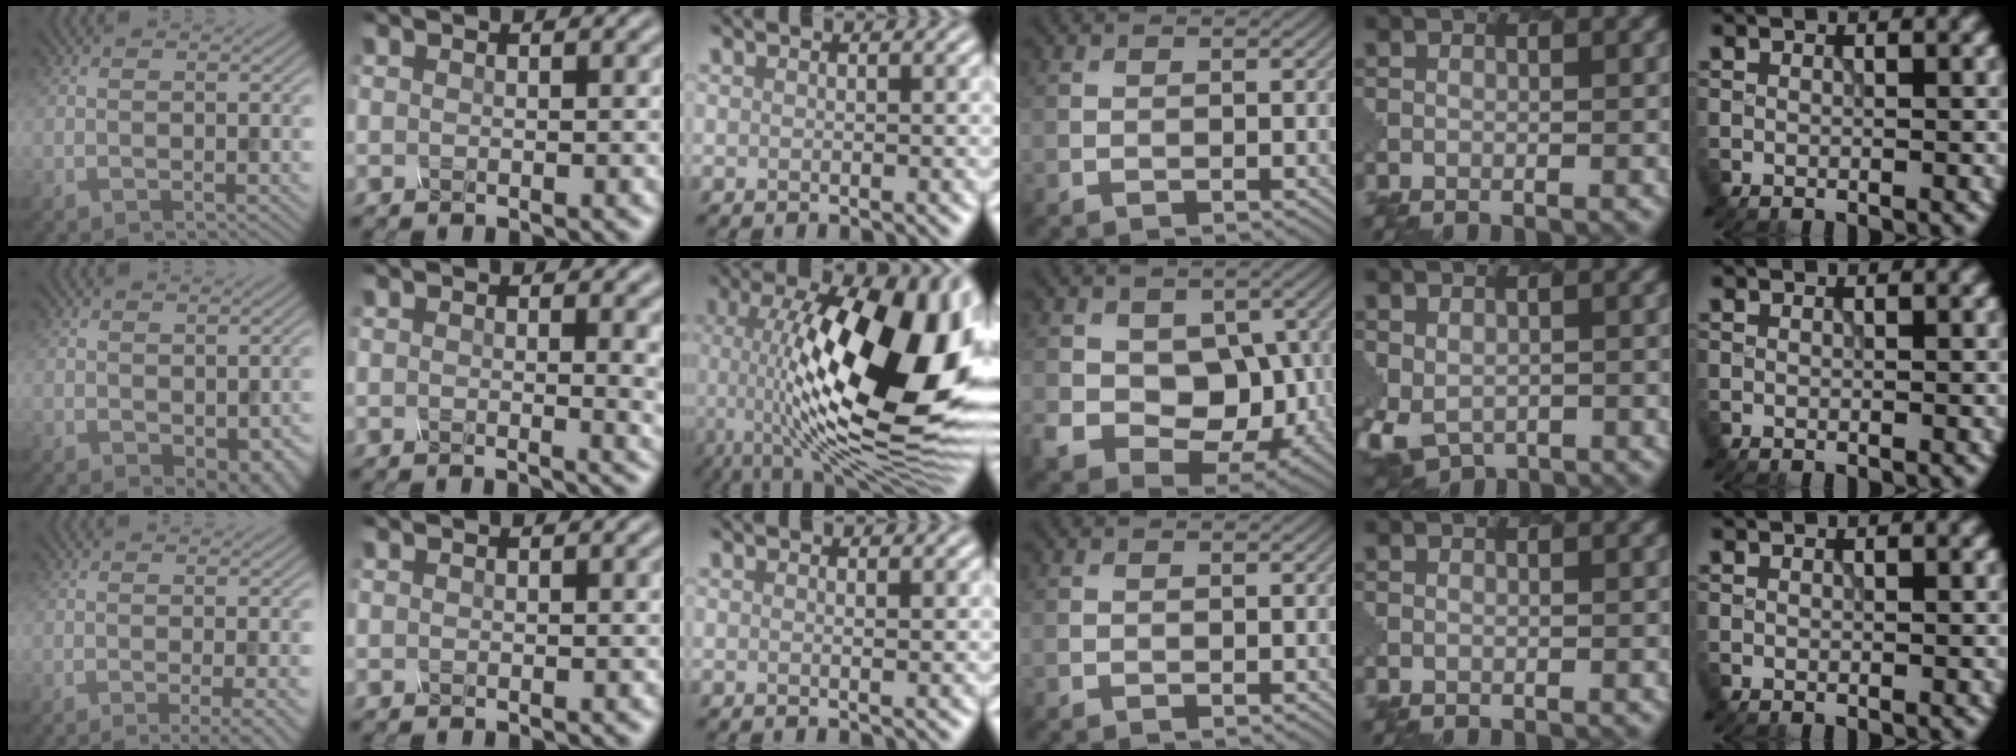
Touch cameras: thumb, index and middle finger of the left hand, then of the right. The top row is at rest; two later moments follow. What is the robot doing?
{"motion": "screw", "object": "spray bottle"}